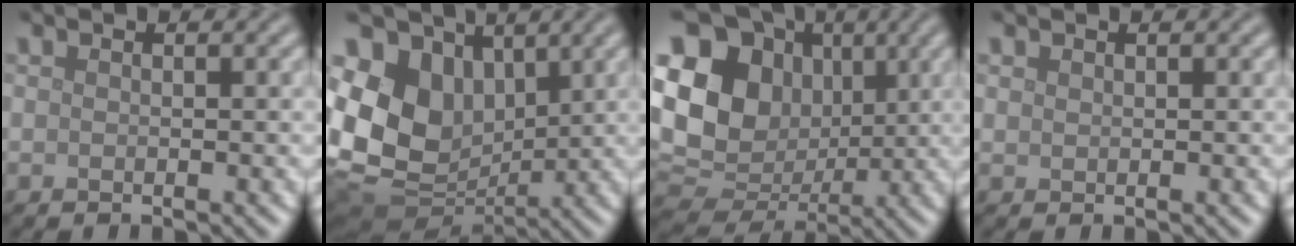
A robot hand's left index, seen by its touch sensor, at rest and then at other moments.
{"total": 14.3, "force": [2.6, 11.0, 8.7], "torque": [-0.197, 0.006, 0.059]}
{"total": 16.7, "force": [3.1, 13.8, 8.9], "torque": [-0.201, 0.021, 0.050]}
{"total": 0.5, "force": [0.4, 0.3, 0.1], "torque": [-0.001, 0.000, 0.010]}